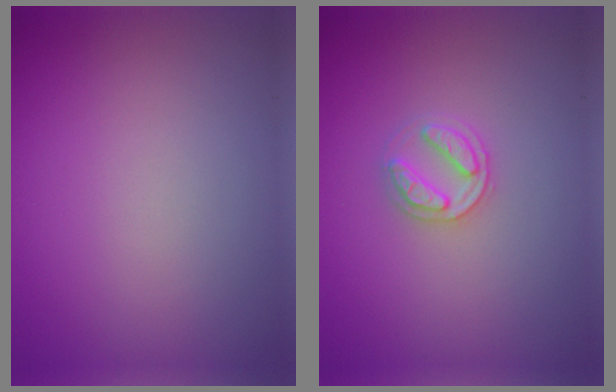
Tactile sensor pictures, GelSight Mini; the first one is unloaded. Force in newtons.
{"total": 2.4, "press": 2.4, "slide": 0.4}